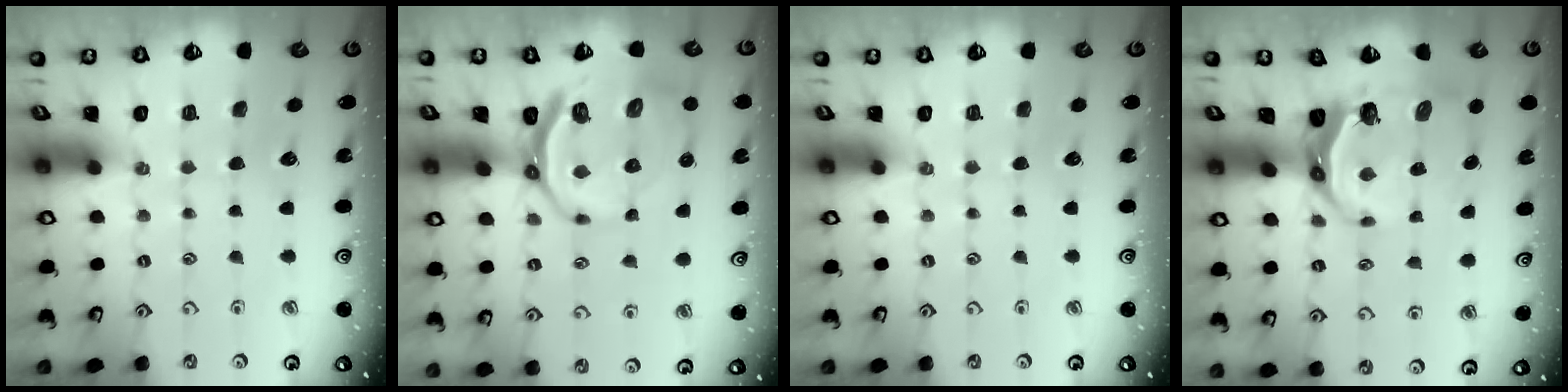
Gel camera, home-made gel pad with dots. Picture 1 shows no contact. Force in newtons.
{"total": 11.4, "press": 10.9, "slide": 3.5}
{"total": 0.0}
{"total": 9.6, "press": 8.7, "slide": 4.1}